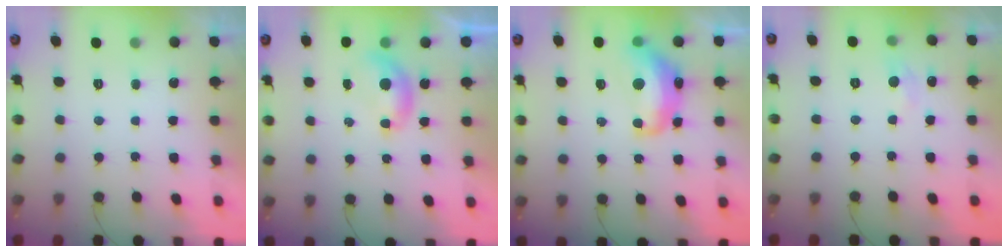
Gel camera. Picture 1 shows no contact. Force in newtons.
{"total": 5.6, "press": 5.5, "slide": 1.1}
{"total": 13.4, "press": 13.4, "slide": 1.0}
{"total": 5.3, "press": 5.3, "slide": 0.7}